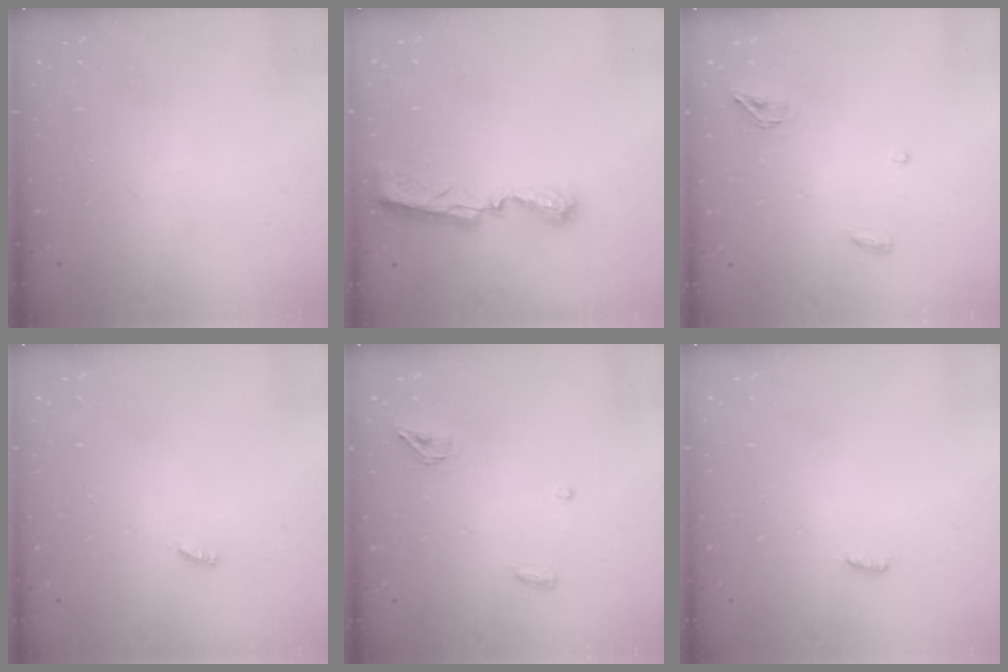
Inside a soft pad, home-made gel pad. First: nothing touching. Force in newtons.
{"total": 8.9, "press": 8.9, "slide": 0.2}
{"total": 6.3, "press": 5.0, "slide": 3.9}
{"total": 1.9, "press": 1.9, "slide": 0.3}
{"total": 6.3, "press": 5.0, "slide": 3.9}
{"total": 3.1, "press": 2.7, "slide": 1.5}